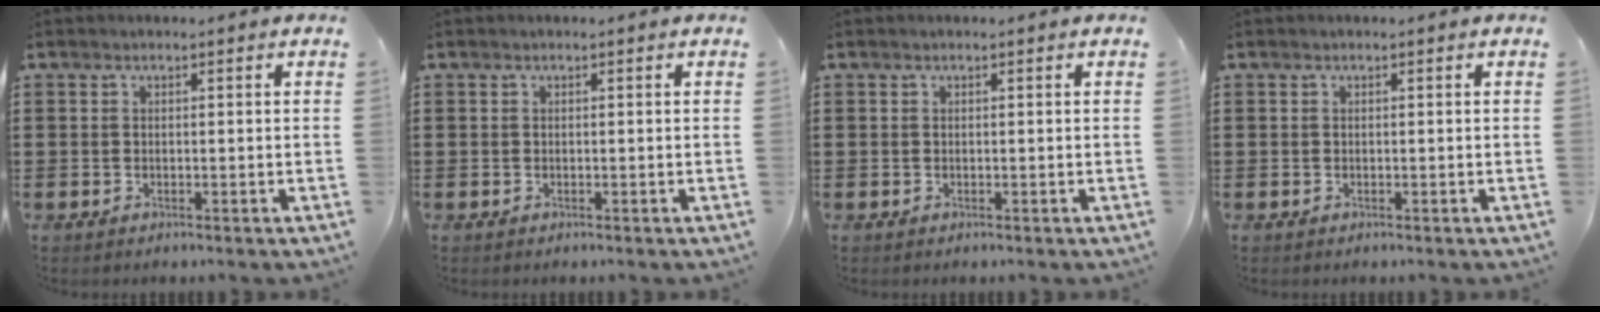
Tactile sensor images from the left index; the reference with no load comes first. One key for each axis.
{"total": 0.0}
{"total": 0.0}
{"total": 0.0}